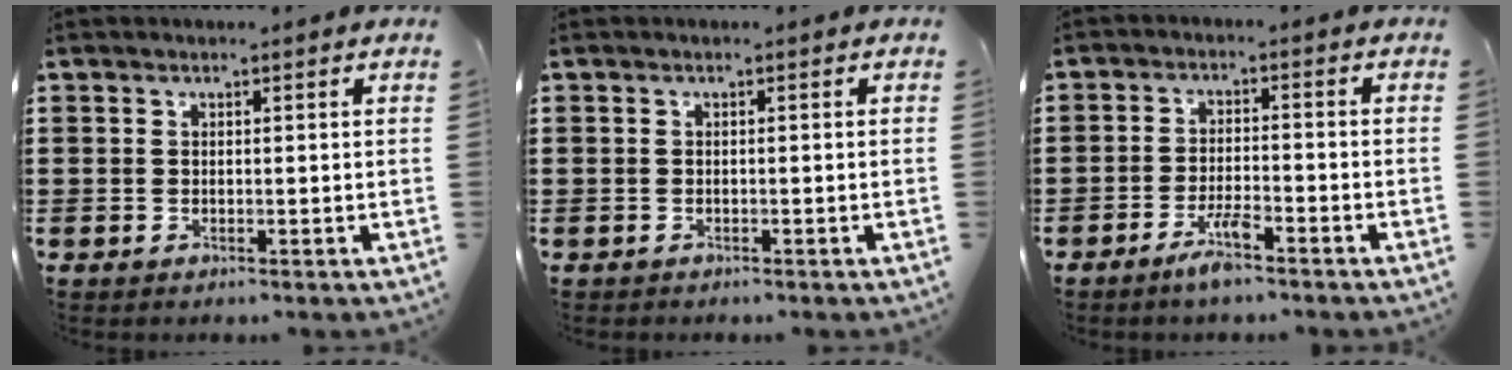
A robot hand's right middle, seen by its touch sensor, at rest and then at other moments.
{"total": 0.0}
{"total": 4.1, "force": [-3.1, 0.6, 2.7], "torque": [-0.058, 0.003, -0.060]}